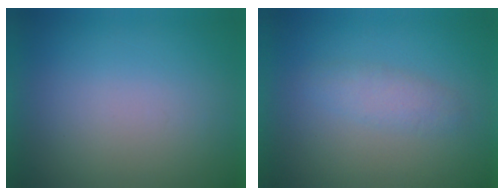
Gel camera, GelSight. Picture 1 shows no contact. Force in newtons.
{"total": 2.2}